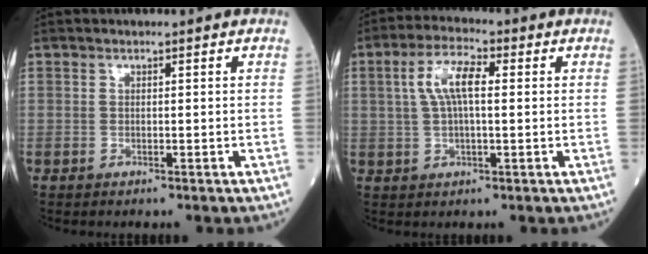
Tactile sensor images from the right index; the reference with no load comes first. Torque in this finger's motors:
{"motor_torque": [0.33, -0.08, 0.18, 0.05]}